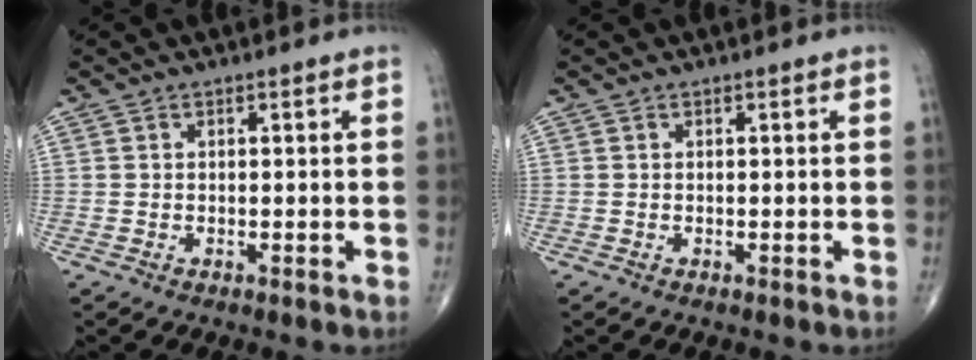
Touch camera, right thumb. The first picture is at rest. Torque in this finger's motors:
{"motor_torque": [0.02, 0.02, 0.00, 0.00, 0.00]}